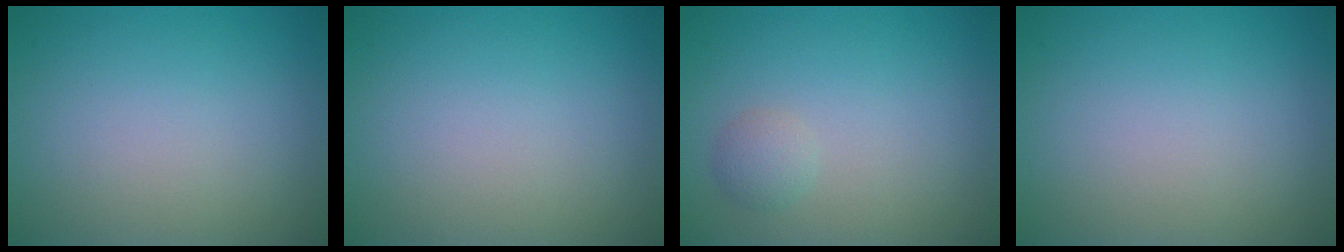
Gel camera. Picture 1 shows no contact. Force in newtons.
{"total": 0.0}
{"total": 1.3, "press": 1.3, "slide": 0.0}
{"total": 0.0}